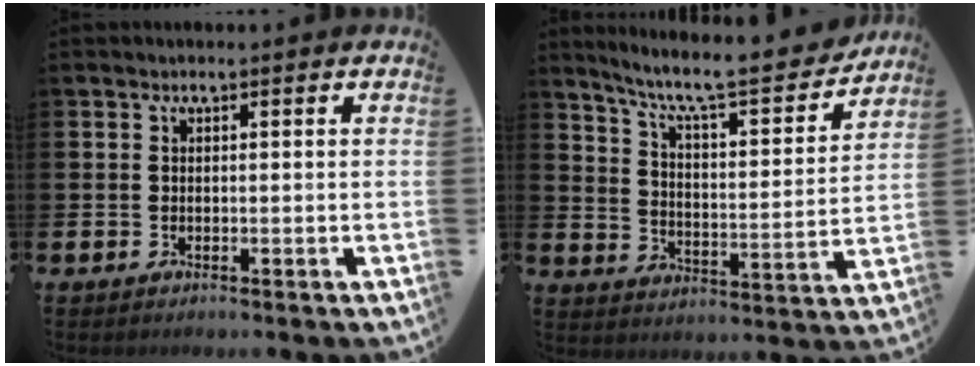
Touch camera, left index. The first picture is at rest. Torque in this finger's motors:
{"motor_torque": [0.91, -1.23, 0.37, 0.14]}